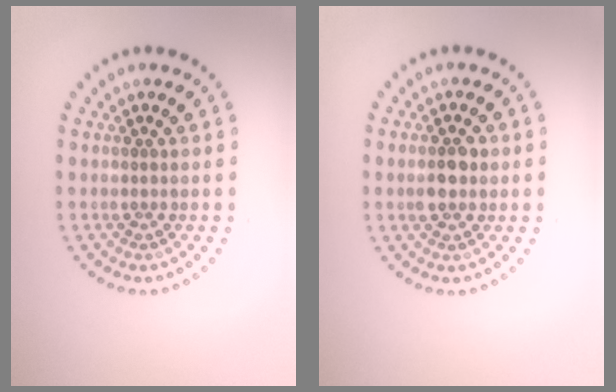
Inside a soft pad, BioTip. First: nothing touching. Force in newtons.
{"total": 2.0, "press": 2.0, "slide": 0.1}